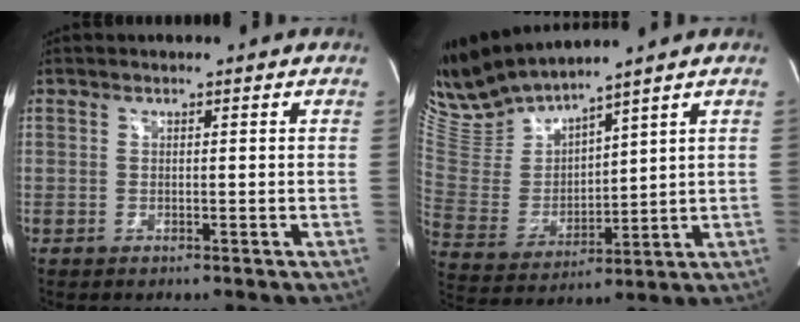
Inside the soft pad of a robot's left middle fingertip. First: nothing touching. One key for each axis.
{"total": 10.7, "fx": 10.2, "fy": -0.2, "fz": 3.0, "tx": -0.084, "ty": -0.004, "tz": 0.223}